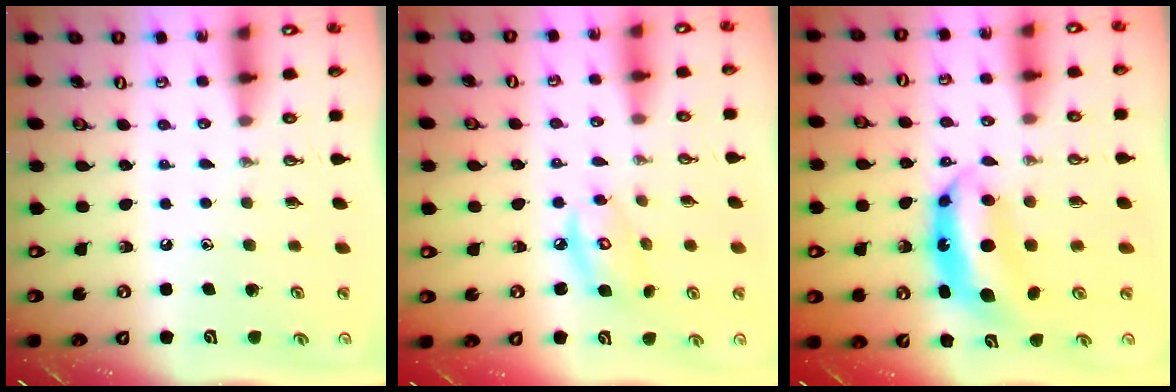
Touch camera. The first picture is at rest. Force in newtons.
{"total": 7.4, "press": 7.4, "slide": 0.3}
{"total": 8.0, "press": 7.9, "slide": 0.8}